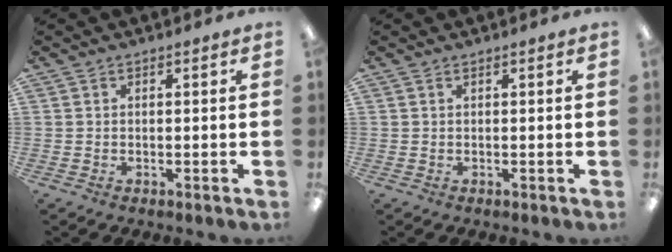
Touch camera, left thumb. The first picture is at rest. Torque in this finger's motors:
{"motor_torque": [0.61, 0.07, 0.02, 0.14, 0.02]}